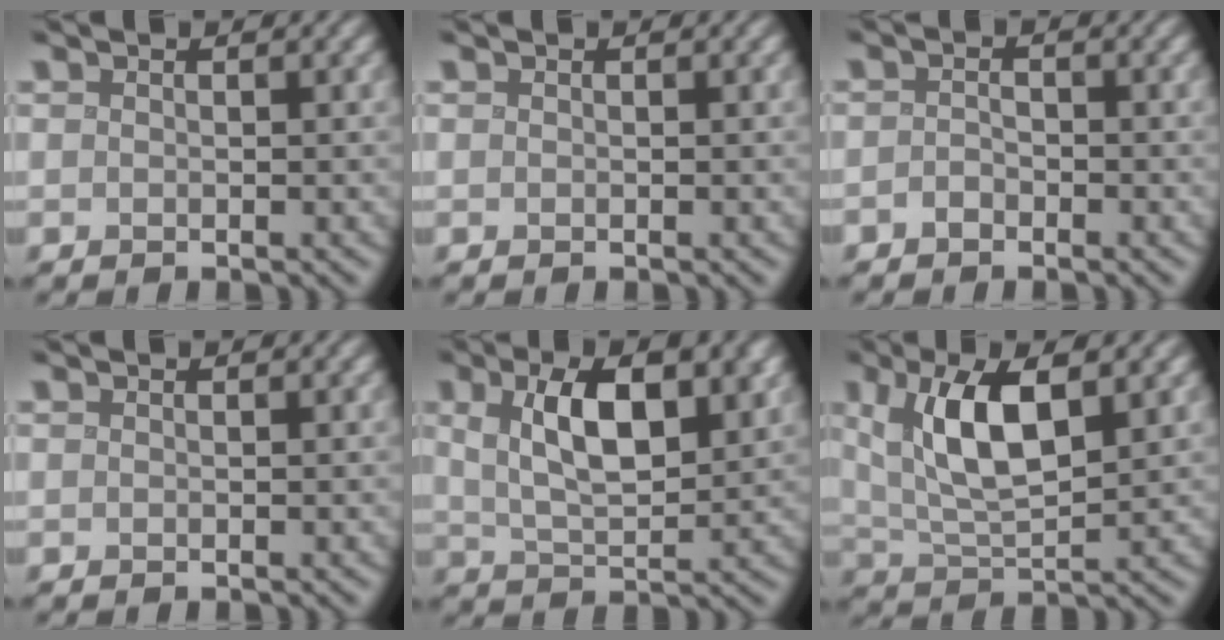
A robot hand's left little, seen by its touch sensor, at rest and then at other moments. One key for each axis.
{"total": 0.0}
{"total": 1.1, "fx": -0.9, "fy": 0.5, "fz": 0.3, "tx": -0.010, "ty": 0.002, "tz": -0.018}
{"total": 0.0}
{"total": 7.6, "fx": 2.4, "fy": 3.5, "fz": 6.3, "tx": -0.112, "ty": 0.007, "tz": 0.043}
{"total": 7.2, "fx": 2.3, "fy": 2.8, "fz": 6.2, "tx": -0.121, "ty": 0.005, "tz": 0.046}